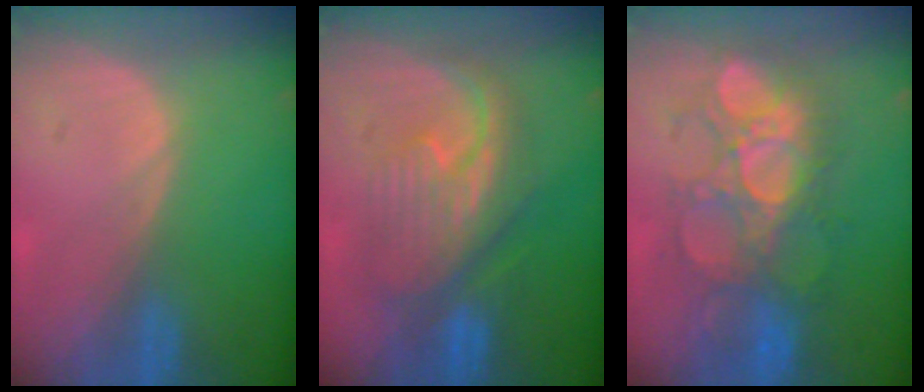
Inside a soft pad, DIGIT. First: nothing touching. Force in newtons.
{"total": 8.3, "press": 8.3, "slide": 0.2}
{"total": 9.6, "press": 9.6, "slide": 0.1}